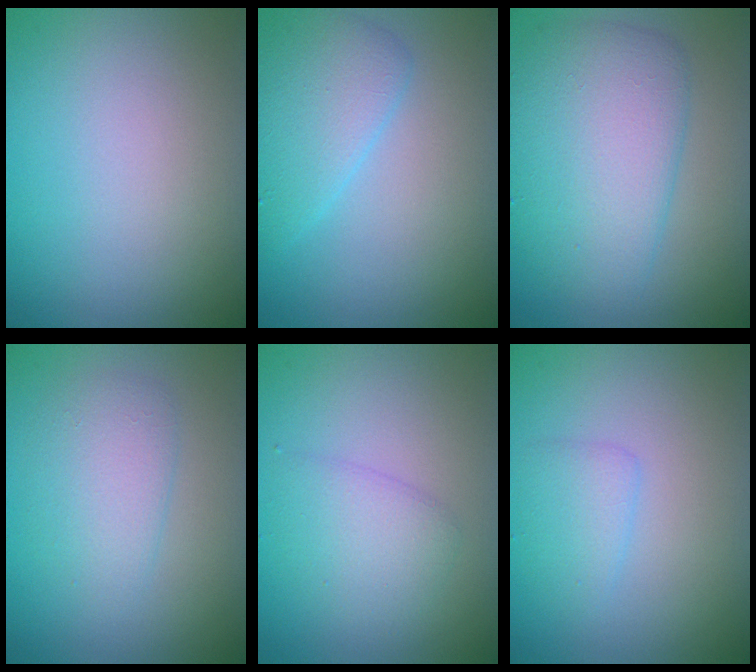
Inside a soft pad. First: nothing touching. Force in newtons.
{"total": 3.5, "press": 3.5, "slide": 0.2}
{"total": 6.0, "press": 6.0, "slide": 0.1}
{"total": 2.5, "press": 2.5, "slide": 0.1}
{"total": 2.5, "press": 2.5, "slide": 0.0}
{"total": 1.6, "press": 1.6, "slide": 0.1}